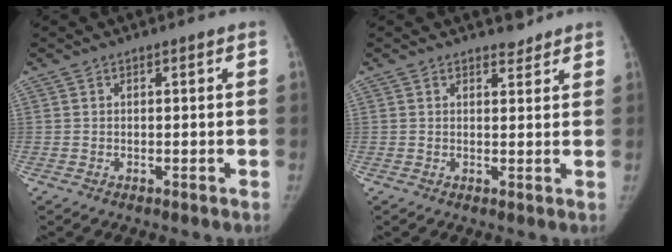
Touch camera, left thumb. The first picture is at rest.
{"total": 2.0, "force": [1.8, 0.9, 0.1], "torque": [0.013, -0.013, 0.022]}